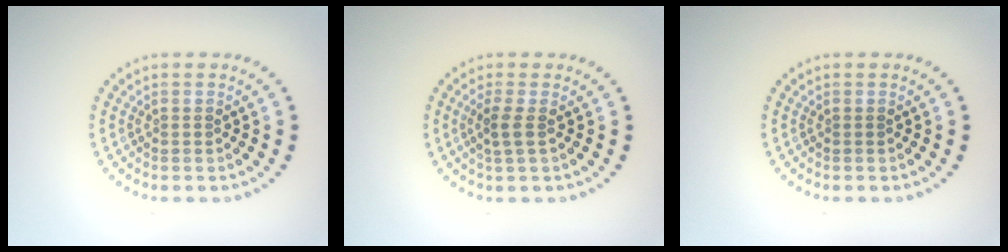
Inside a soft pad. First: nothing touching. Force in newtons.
{"total": 1.6, "press": 1.3, "slide": 0.8}
{"total": 0.0}